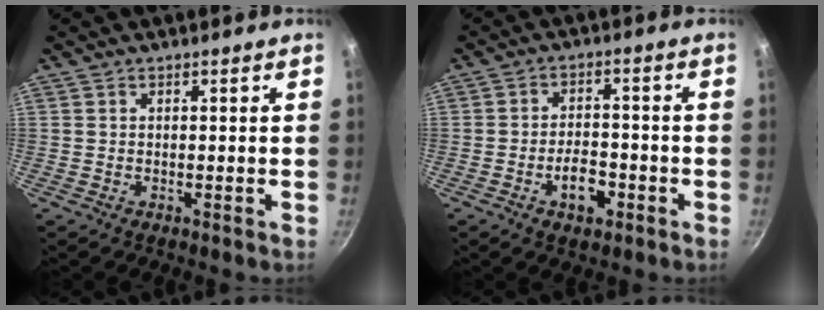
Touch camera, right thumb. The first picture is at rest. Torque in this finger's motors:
{"motor_torque": [-0.20, 0.24, -0.11, -0.03, 0.10]}